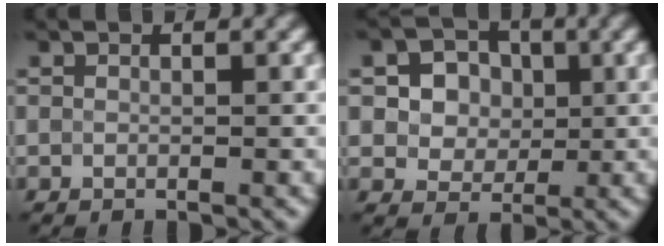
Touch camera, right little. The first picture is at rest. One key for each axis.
{"total": 5.3, "fx": 1.4, "fy": 4.5, "fz": 2.6, "tx": -0.047, "ty": 0.013, "tz": 0.015}